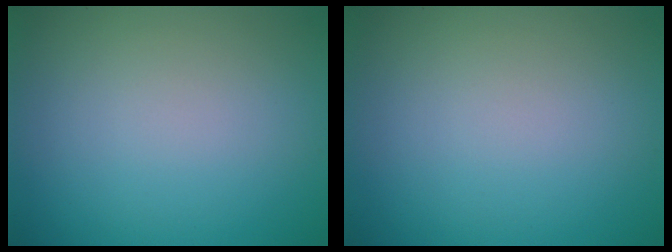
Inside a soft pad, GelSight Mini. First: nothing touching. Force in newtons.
{"total": 0.0}